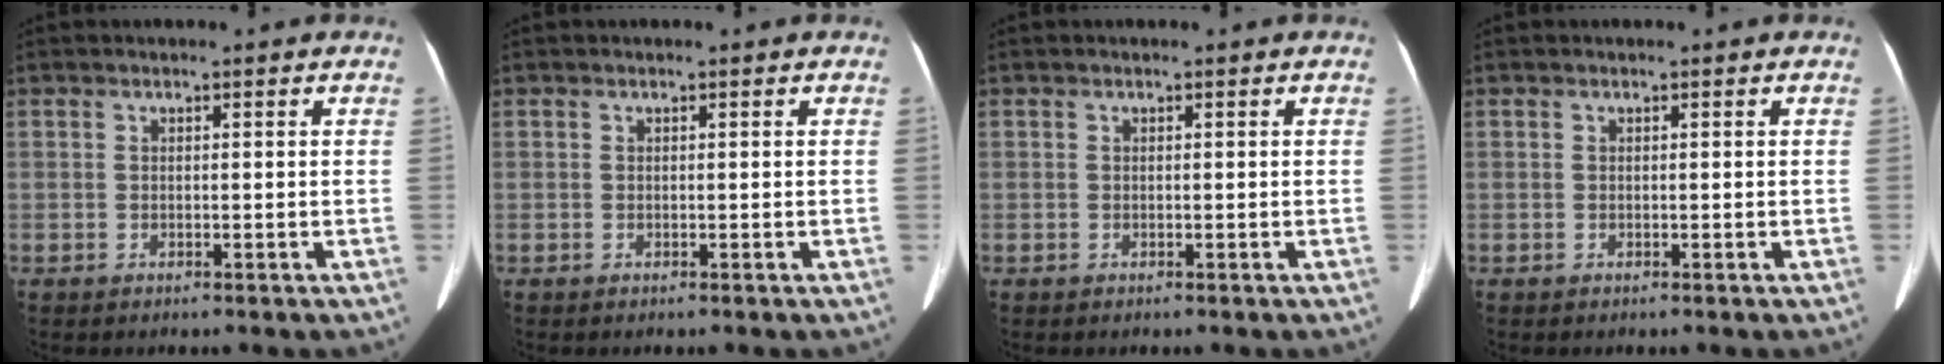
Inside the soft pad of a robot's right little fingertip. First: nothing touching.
{"total": 0.0}
{"total": 0.0}
{"total": 0.0}